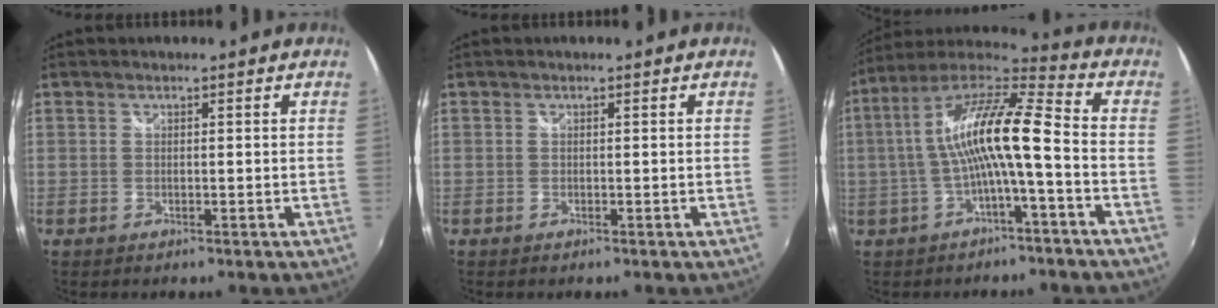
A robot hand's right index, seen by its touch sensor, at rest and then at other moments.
{"total": 0.0}
{"total": 13.8, "force": [-1.7, 1.8, 13.6], "torque": [-0.257, 0.018, -0.031]}